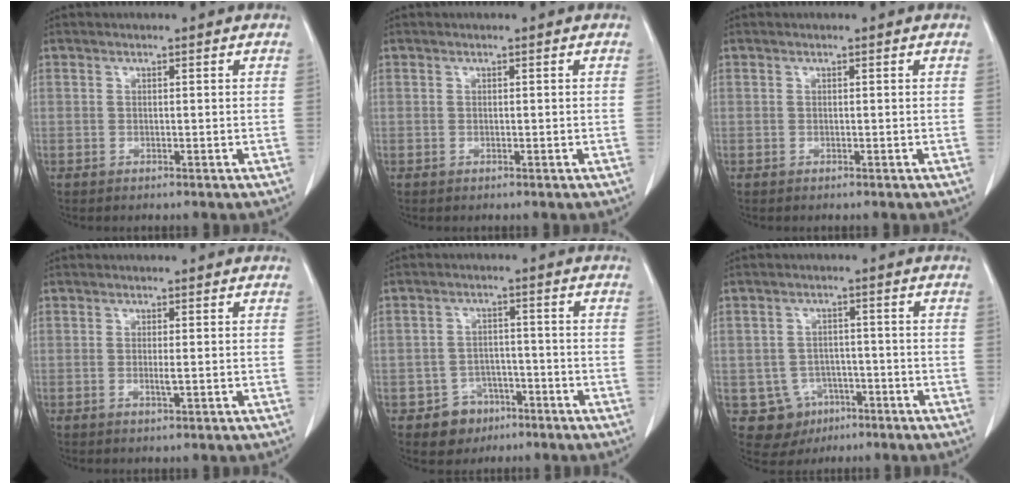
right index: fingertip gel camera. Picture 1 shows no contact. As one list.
[{"total": 0.0}, {"total": 0.0}, {"total": 1.4, "force": [-0.2, 0.1, 1.3], "torque": [-0.027, -0.004, -0.003]}, {"total": 5.3, "force": [-2.9, 4.4, 0.6], "torque": [-0.007, 0.014, -0.037]}, {"total": 7.2, "force": [-2.7, 6.5, 1.0], "torque": [-0.022, 0.010, -0.029]}]